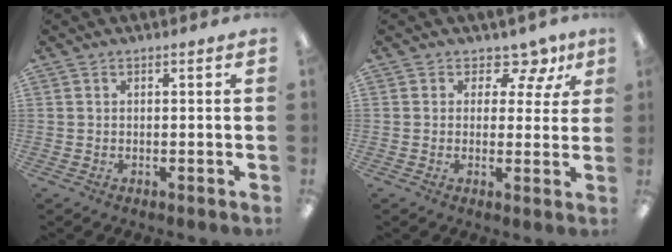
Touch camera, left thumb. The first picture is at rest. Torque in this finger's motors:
{"motor_torque": [-0.23, 0.29, -0.15, -0.26, -0.04]}